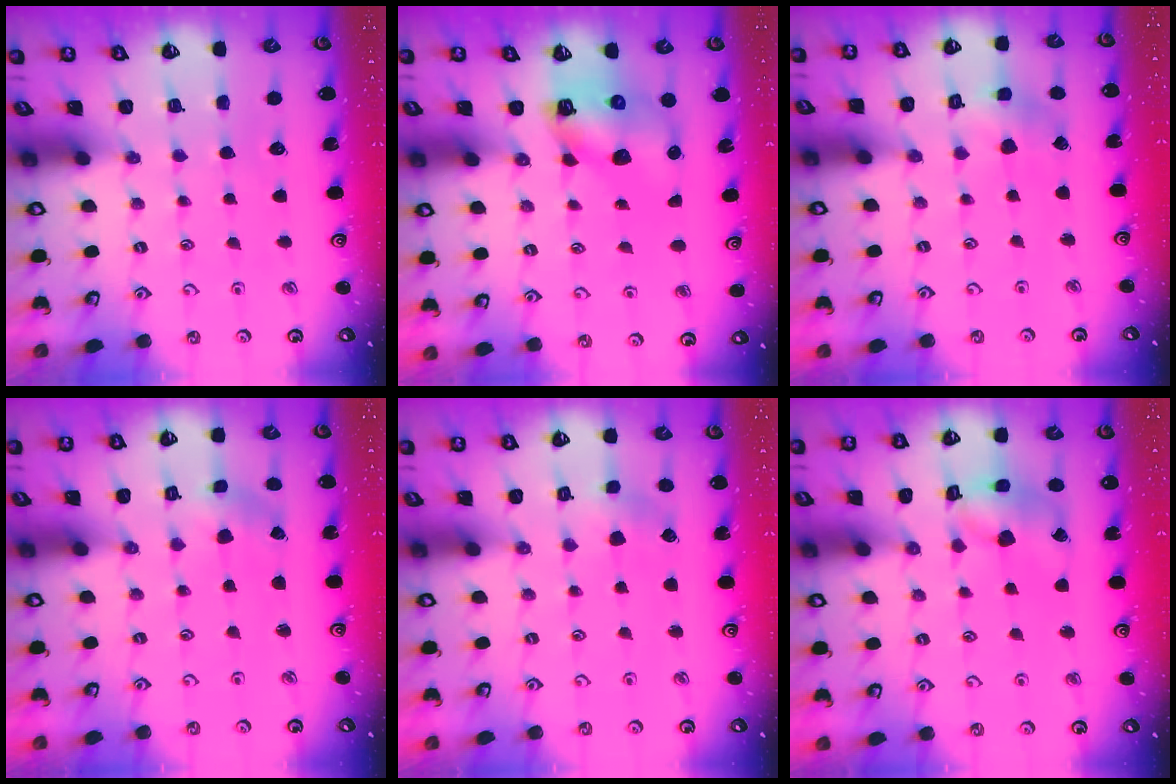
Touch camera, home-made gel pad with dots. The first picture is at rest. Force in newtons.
{"total": 8.1, "press": 8.0, "slide": 1.4}
{"total": 2.9, "press": 2.9, "slide": 0.3}
{"total": 0.0}
{"total": 2.8, "press": 2.8, "slide": 0.1}
{"total": 11.1, "press": 11.0, "slide": 1.3}